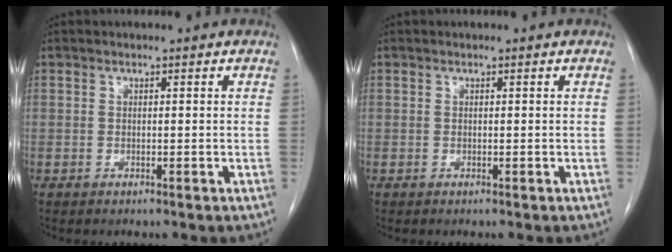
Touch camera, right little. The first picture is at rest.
{"total": 0.0}